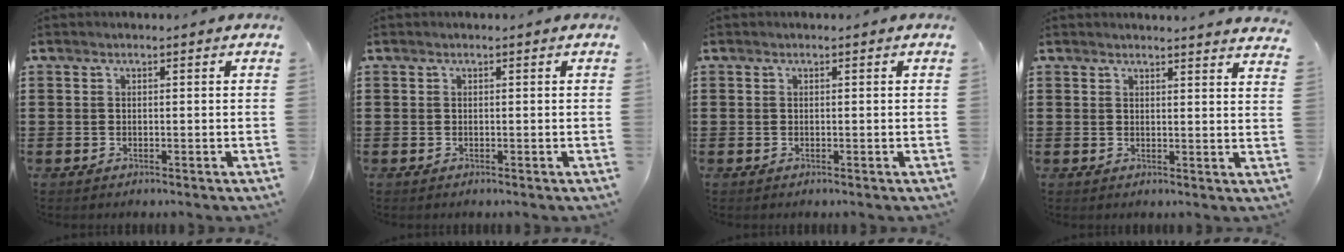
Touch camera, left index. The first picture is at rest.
{"total": 0.0}
{"total": 0.0}
{"total": 2.4, "force": [2.3, -0.5, 0.3], "torque": [-0.011, -0.010, 0.045]}